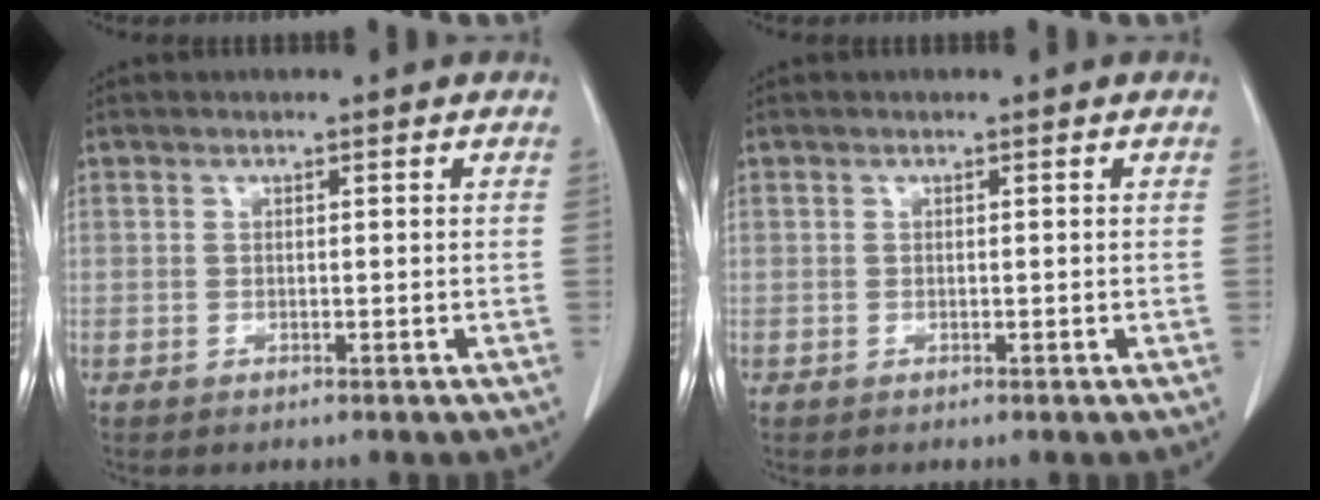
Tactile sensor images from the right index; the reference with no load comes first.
{"total": 0.0}